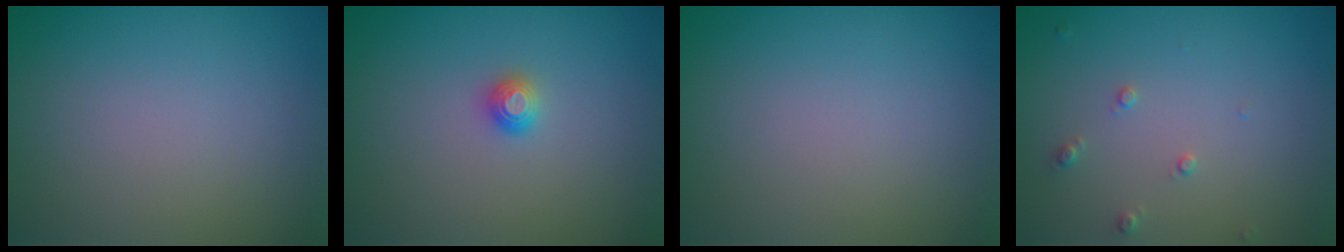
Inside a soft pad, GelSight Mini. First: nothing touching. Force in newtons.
{"total": 1.2, "press": 1.1, "slide": 0.3}
{"total": 0.0}
{"total": 1.1, "press": 1.1, "slide": 0.2}